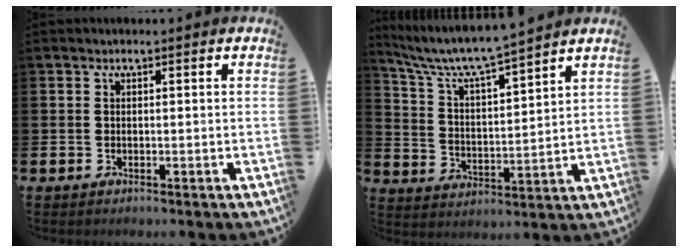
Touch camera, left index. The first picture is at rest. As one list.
[{"total": 7.2, "force": [6.7, 0.2, 2.5], "torque": [-0.080, -0.048, 0.111]}]